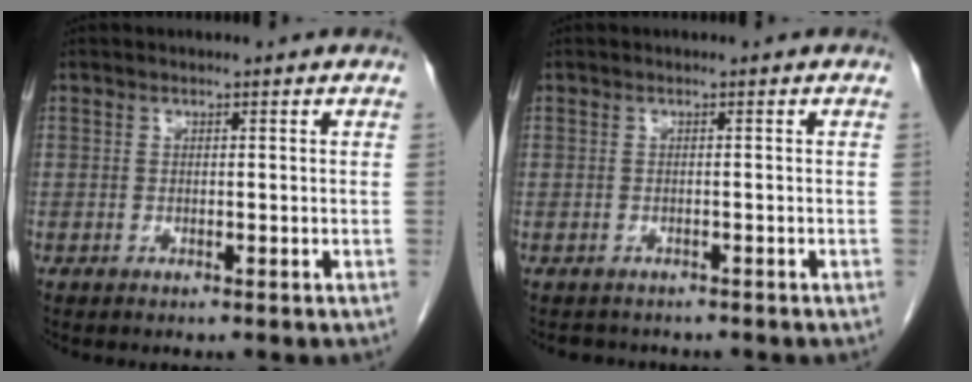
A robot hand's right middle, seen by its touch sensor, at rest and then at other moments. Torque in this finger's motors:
{"motor_torque": [0.02, 0.00, -0.01, 0.00]}